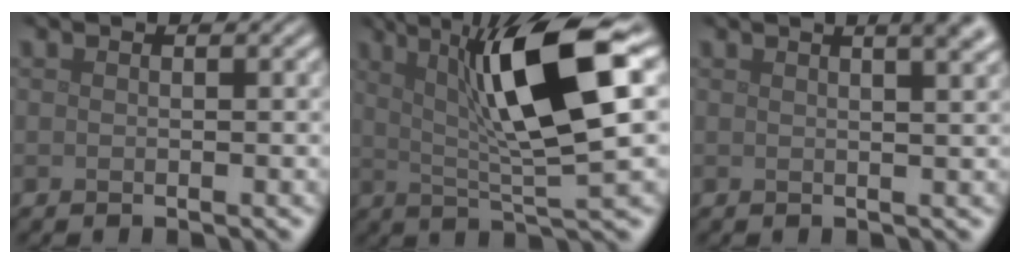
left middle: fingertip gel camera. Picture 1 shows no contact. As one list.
[{"total": 10.7, "force": [2.9, 2.2, 10.1], "torque": [-0.158, 0.004, 0.054]}, {"total": 6.6, "force": [3.6, 3.1, 4.6], "torque": [-0.010, 0.048, 0.008]}]